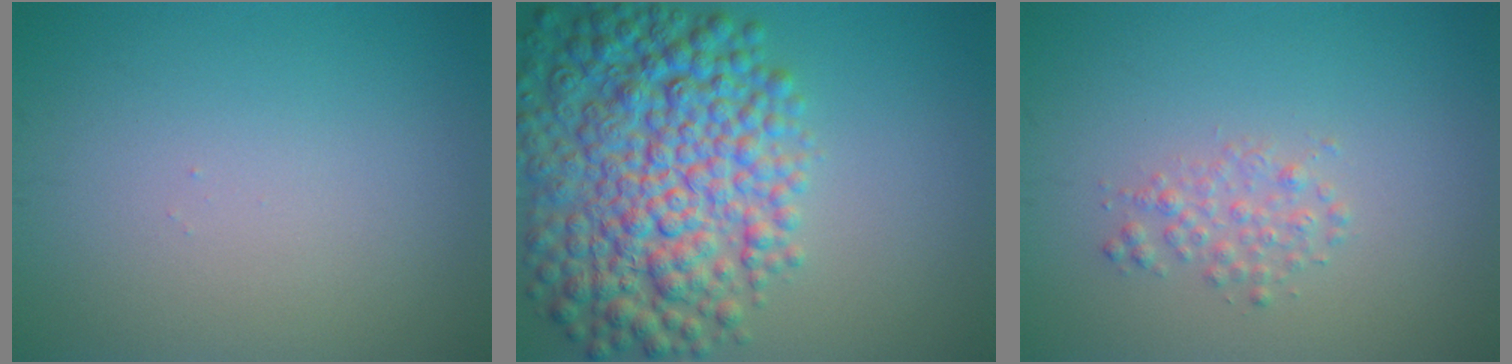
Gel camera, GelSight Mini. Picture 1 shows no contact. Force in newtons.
{"total": 10.5, "press": 10.4, "slide": 0.3}
{"total": 1.6, "press": 1.6, "slide": 0.1}